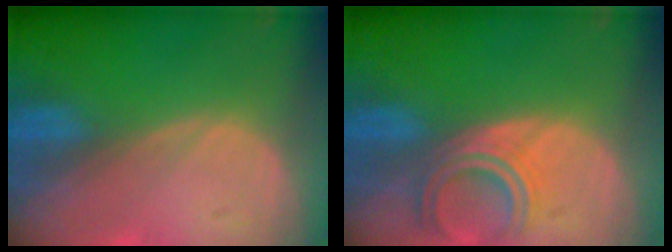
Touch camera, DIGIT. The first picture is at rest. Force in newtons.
{"total": 5.2, "press": 5.1, "slide": 1.0}